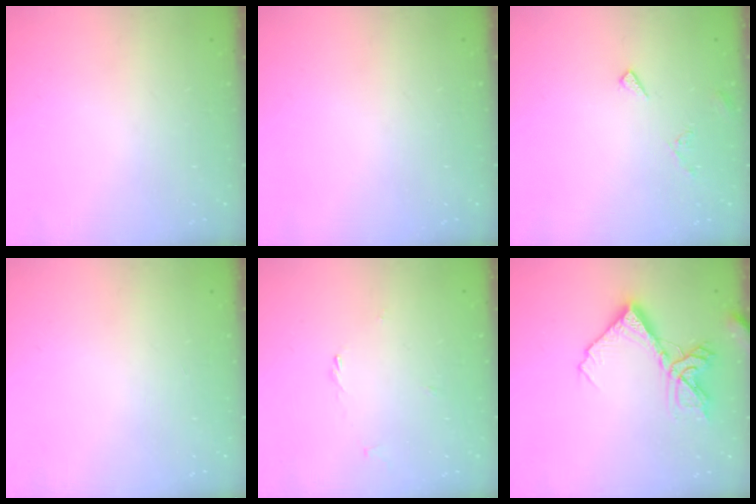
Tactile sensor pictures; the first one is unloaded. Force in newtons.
{"total": 0.0}
{"total": 5.8, "press": 5.8, "slide": 0.5}
{"total": 2.4, "press": 2.3, "slide": 0.2}
{"total": 1.2, "press": 1.1, "slide": 0.4}
{"total": 13.0, "press": 13.0, "slide": 0.7}